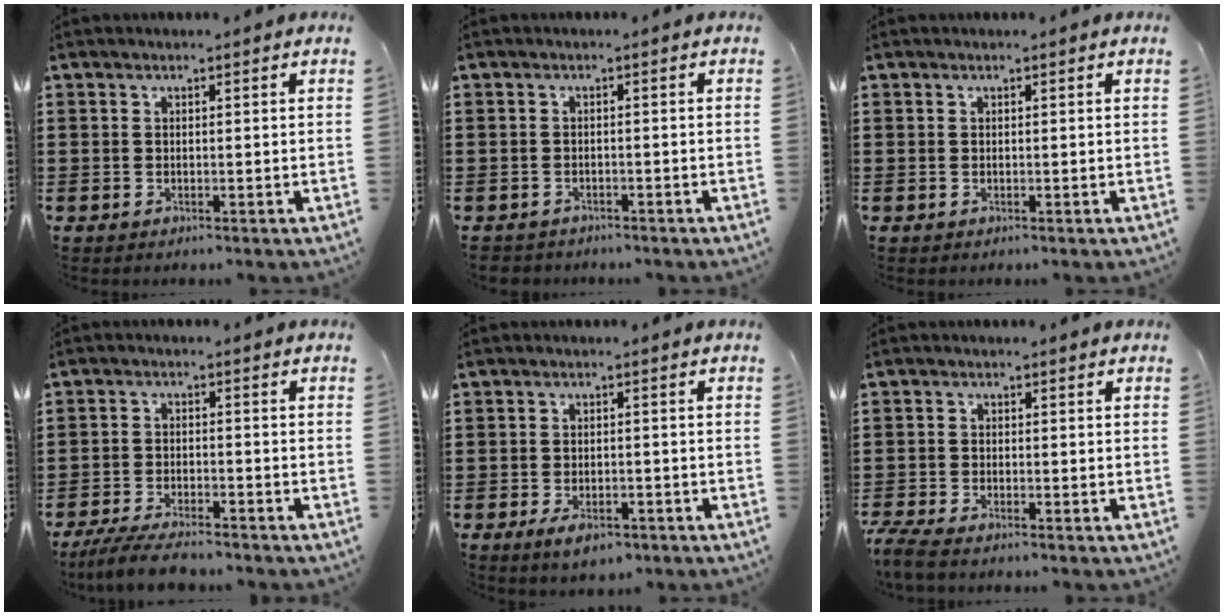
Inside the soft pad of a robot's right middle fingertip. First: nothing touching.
{"total": 1.2, "force": [-1.2, 0.4, -0.1], "torque": [-0.002, 0.002, -0.027]}
{"total": 0.0}
{"total": 5.1, "force": [-4.6, 0.6, 2.1], "torque": [-0.046, -0.008, -0.090]}
{"total": 3.1, "force": [-2.2, 1.2, 1.9], "torque": [-0.039, 0.002, -0.042]}
{"total": 2.5, "force": [-2.2, 0.1, 1.1], "torque": [-0.033, -0.004, -0.048]}